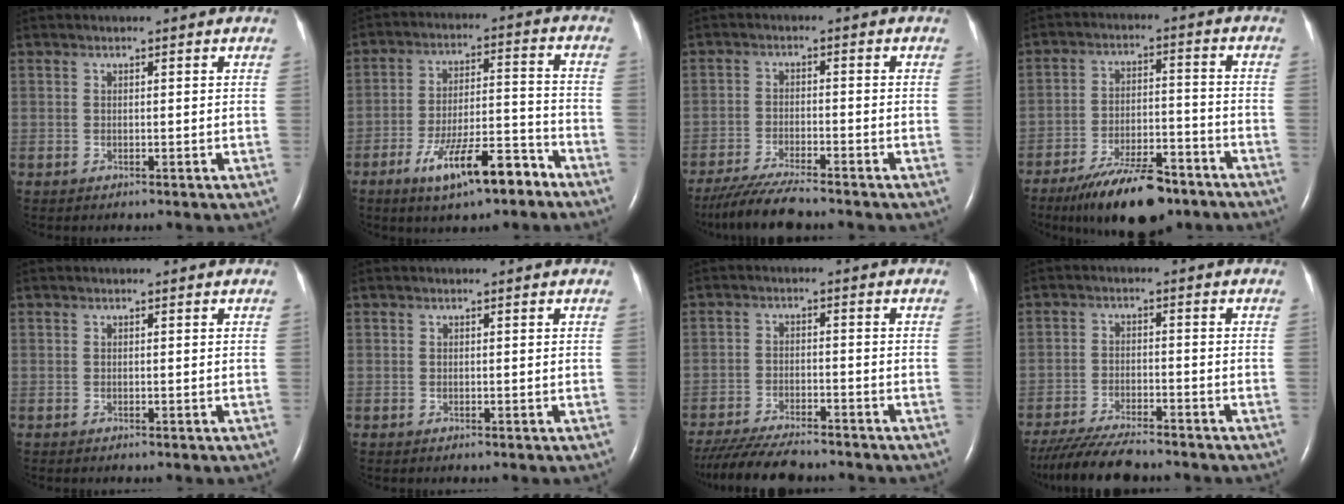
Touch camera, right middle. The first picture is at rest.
{"total": 11.8, "force": [-7.6, 2.5, 8.7], "torque": [-0.148, 0.004, -0.122]}
{"total": 7.6, "force": [-6.6, 0.2, 3.8], "torque": [-0.071, -0.026, -0.116]}
{"total": 13.0, "force": [-9.6, 3.9, 7.9], "torque": [-0.131, -0.004, -0.158]}
{"total": 0.0}
{"total": 0.0}
{"total": 11.4, "force": [-10.0, 1.8, 5.0], "torque": [-0.085, -0.023, -0.159]}
{"total": 10.3, "force": [-9.0, 1.2, 4.8], "torque": [-0.082, -0.028, -0.148]}